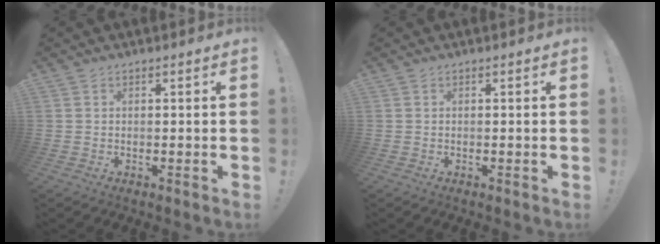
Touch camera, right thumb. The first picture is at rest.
{"total": 0.0}